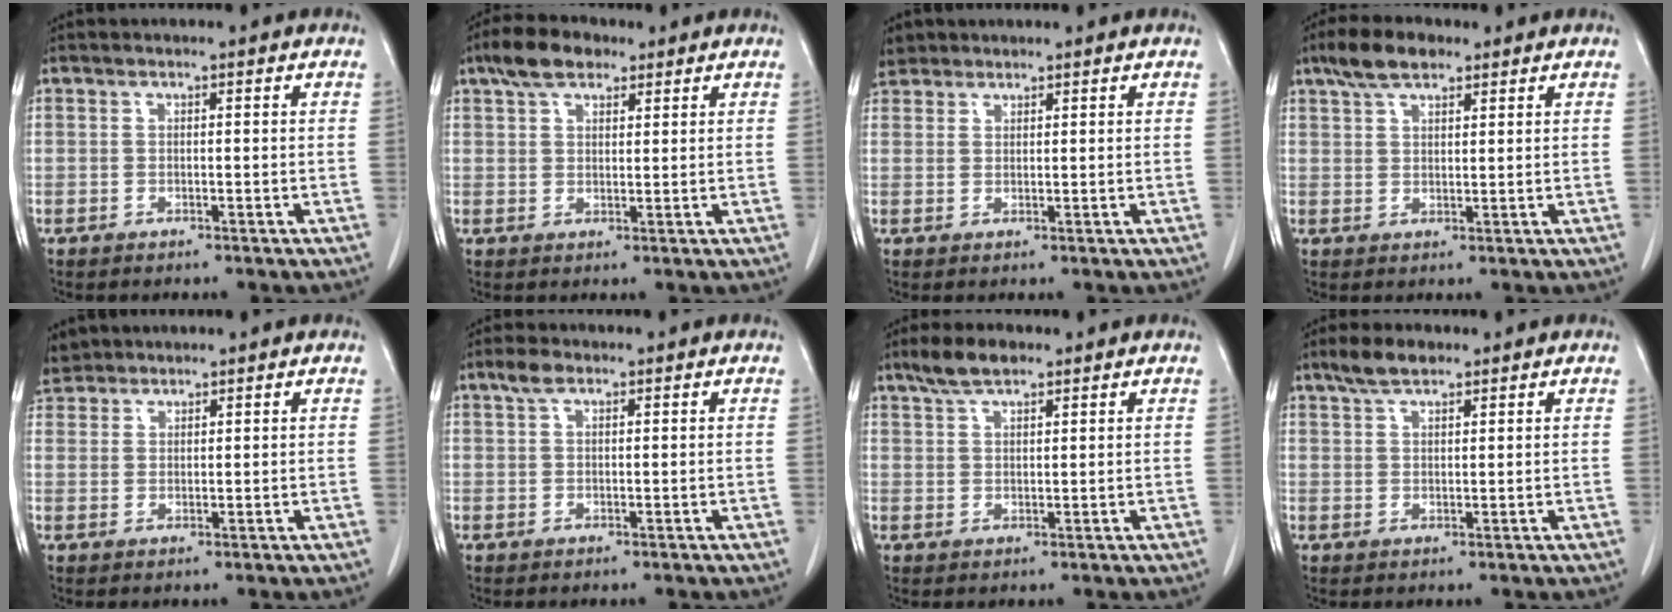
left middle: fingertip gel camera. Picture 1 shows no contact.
{"total": 6.0, "force": [4.0, 3.0, 3.3], "torque": [-0.063, 0.020, 0.073]}
{"total": 3.6, "force": [2.9, 2.1, 0.3], "torque": [-0.009, 0.012, 0.056]}
{"total": 5.8, "force": [4.1, 2.2, 3.4], "torque": [-0.071, 0.016, 0.077]}
{"total": 3.7, "force": [3.4, 1.4, -0.1], "torque": [-0.005, 0.013, 0.068]}
{"total": 2.2, "force": [1.4, 1.1, 1.4], "torque": [-0.030, 0.013, 0.028]}
{"total": 4.8, "force": [3.6, 1.5, 2.8], "torque": [-0.062, 0.012, 0.070]}
{"total": 4.3, "force": [3.3, 1.5, 2.3], "torque": [-0.054, 0.011, 0.062]}